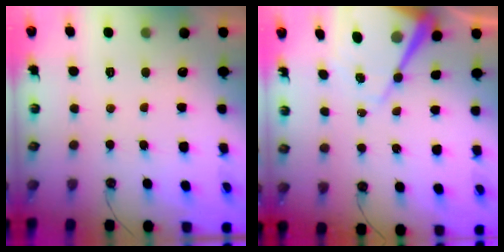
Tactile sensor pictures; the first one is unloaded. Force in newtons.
{"total": 14.1, "press": 14.0, "slide": 1.1}